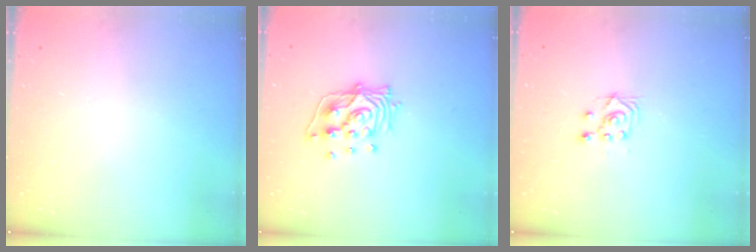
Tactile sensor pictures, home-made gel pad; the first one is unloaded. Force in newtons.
{"total": 12.4, "press": 12.3, "slide": 1.1}
{"total": 5.0, "press": 5.0, "slide": 0.8}